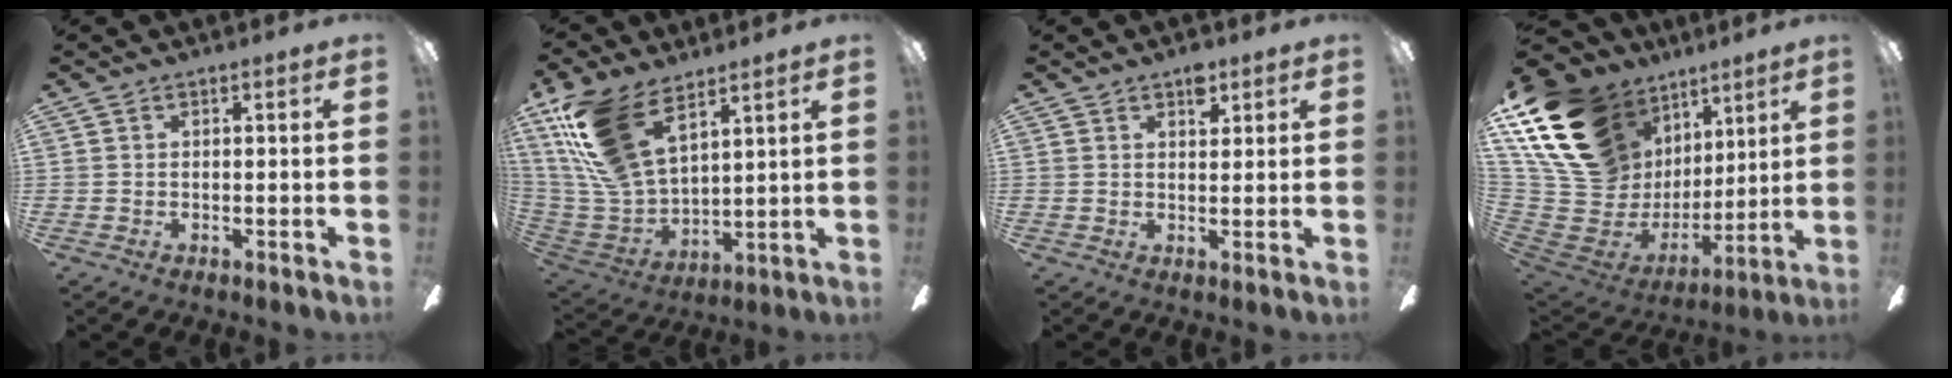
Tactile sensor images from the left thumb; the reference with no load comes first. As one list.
[{"total": 20.9, "force": [12.3, 9.9, 13.7], "torque": [-0.325, -0.049, 0.224]}, {"total": 4.4, "force": [2.9, 2.4, 2.4], "torque": [-0.012, -0.015, 0.044]}, {"total": 23.1, "force": [12.2, 15.7, 11.8], "torque": [-0.271, -0.067, 0.254]}]